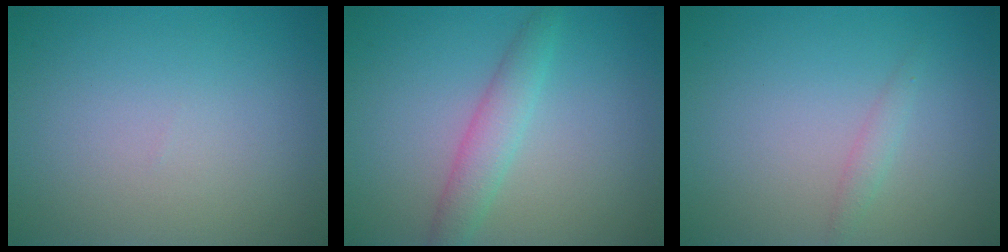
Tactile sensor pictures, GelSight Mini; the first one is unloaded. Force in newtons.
{"total": 2.7, "press": 2.7, "slide": 0.1}
{"total": 1.0, "press": 1.0, "slide": 0.0}